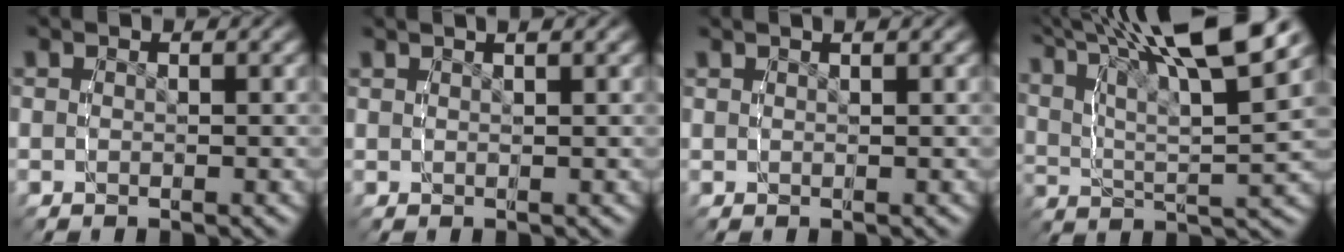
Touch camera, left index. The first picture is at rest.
{"total": 1.6, "force": [1.3, -0.3, 0.9], "torque": [-0.005, 0.005, 0.026]}
{"total": 1.1, "force": [0.9, -0.4, 0.5], "torque": [-0.001, 0.003, 0.019]}
{"total": 10.9, "force": [6.4, 3.9, 7.9], "torque": [-0.122, 0.013, 0.097]}